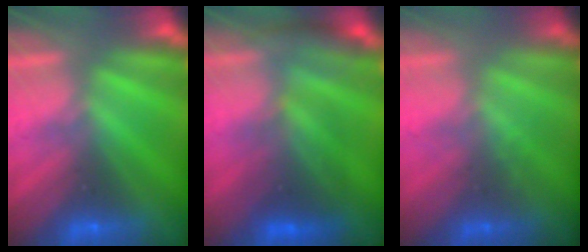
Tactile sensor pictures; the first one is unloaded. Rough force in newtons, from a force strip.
{"total": 2.8}
{"total": 1.4}